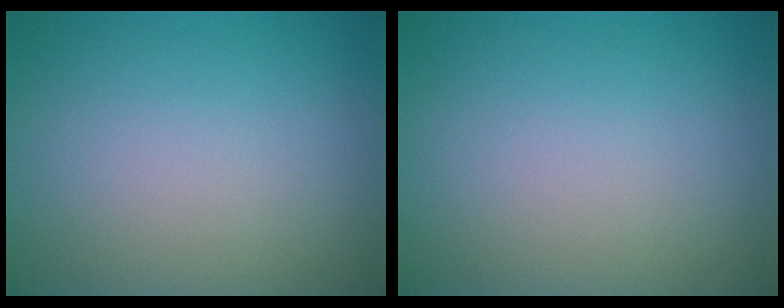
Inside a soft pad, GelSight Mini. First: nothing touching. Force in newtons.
{"total": 0.0}